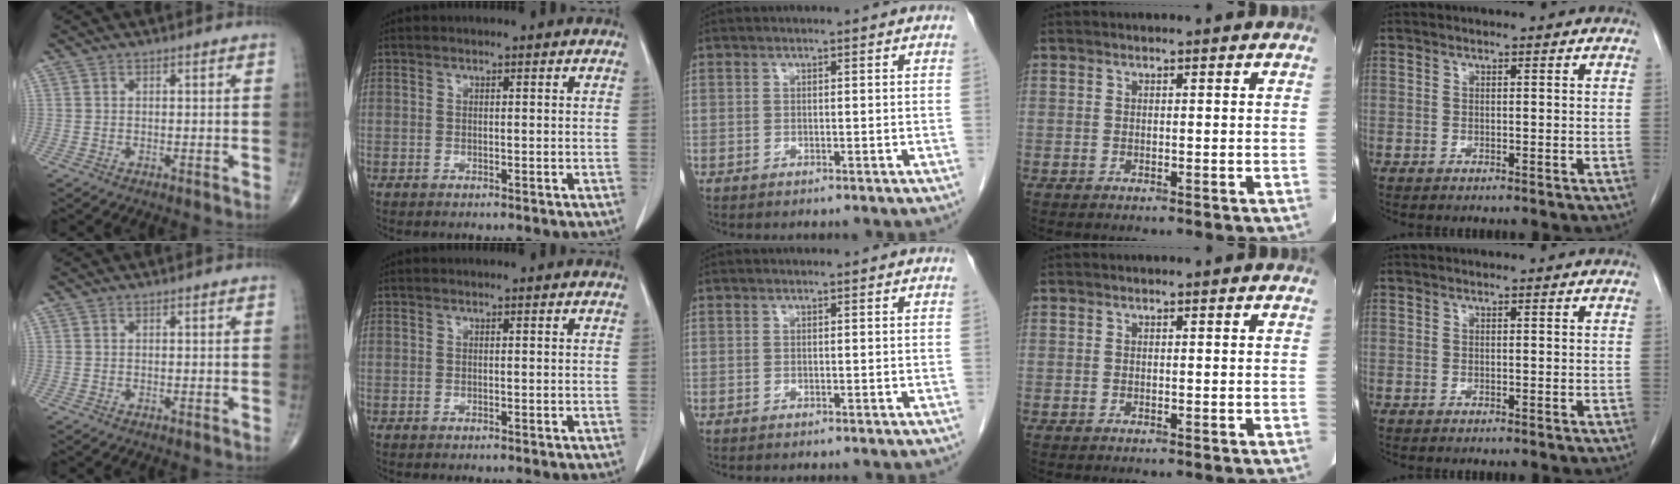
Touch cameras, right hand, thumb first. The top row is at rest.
{}